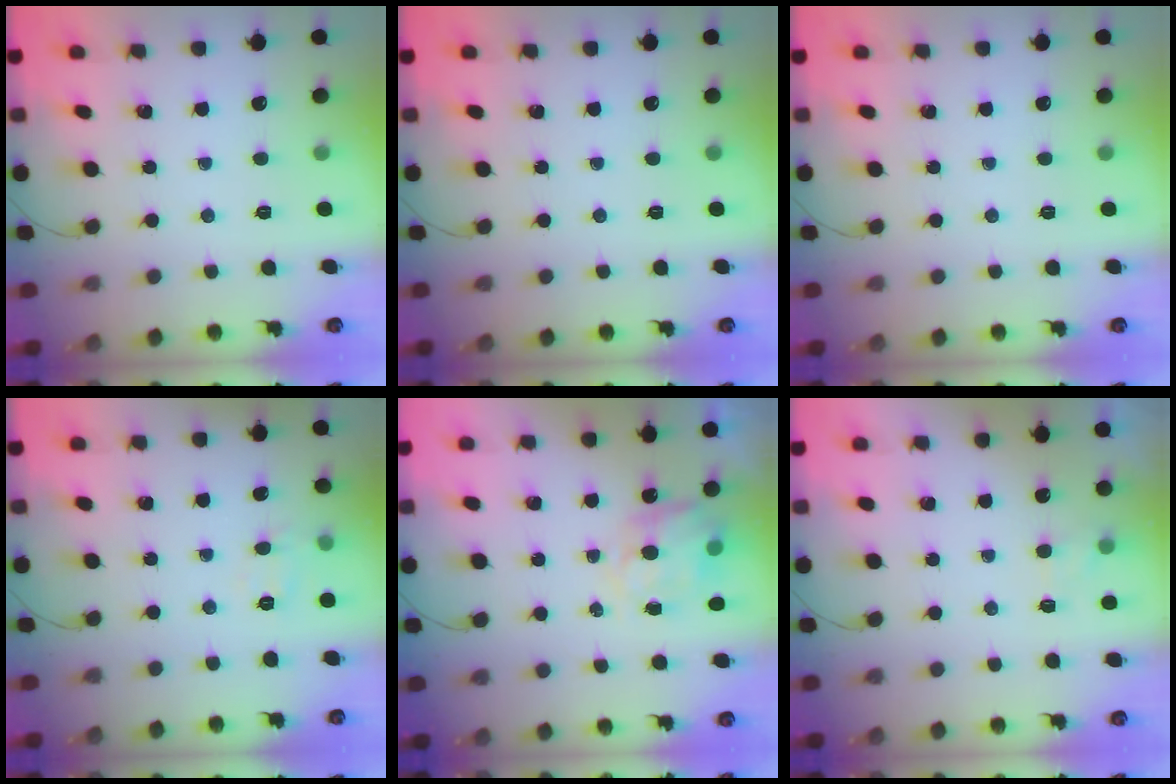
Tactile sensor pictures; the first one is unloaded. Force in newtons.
{"total": 0.0}
{"total": 0.0}
{"total": 6.5, "press": 6.3, "slide": 1.4}
{"total": 8.7, "press": 8.6, "slide": 0.7}
{"total": 1.9, "press": 1.4, "slide": 1.2}